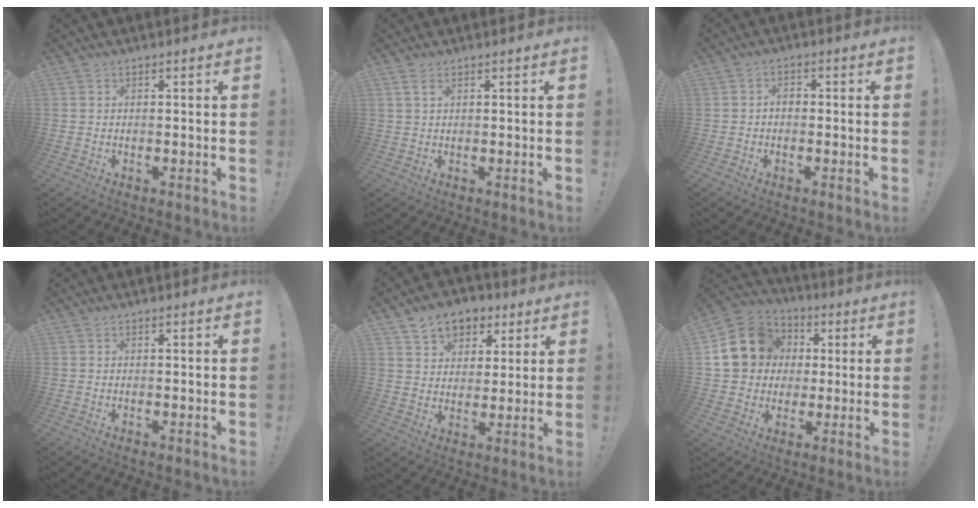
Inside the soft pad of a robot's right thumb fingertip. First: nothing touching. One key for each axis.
{"total": 2.7, "fx": 1.3, "fy": 1.1, "fz": 2.1, "tx": -0.035, "ty": -0.001, "tz": 0.022}
{"total": 1.8, "fx": -0.9, "fy": 1.0, "fz": 1.2, "tx": -0.025, "ty": 0.009, "tz": -0.017}
{"total": 0.0}
{"total": 9.4, "fx": 5.5, "fy": 6.9, "fz": 3.1, "tx": -0.036, "ty": -0.032, "tz": 0.104}
{"total": 17.3, "fx": 3.5, "fy": 15.0, "fz": 7.9, "tx": -0.123, "ty": 0.001, "tz": 0.082}